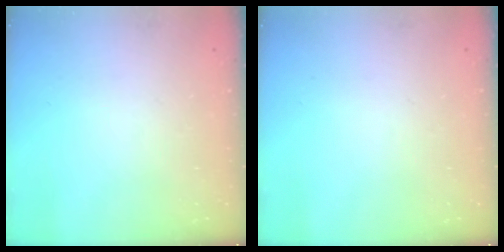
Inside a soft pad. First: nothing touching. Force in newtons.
{"total": 0.0}